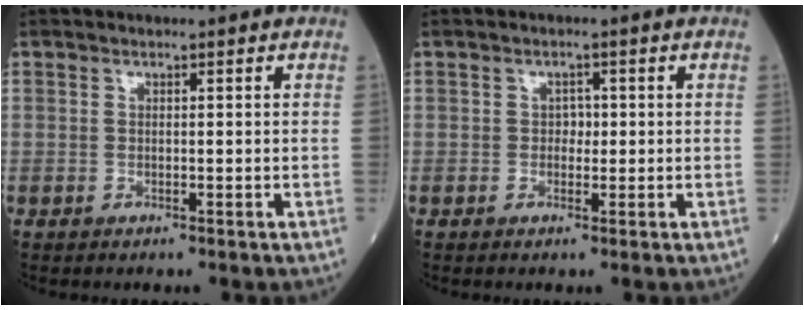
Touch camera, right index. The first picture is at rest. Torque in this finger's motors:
{"motor_torque": [0.11, 0.03, 0.05, 0.01]}